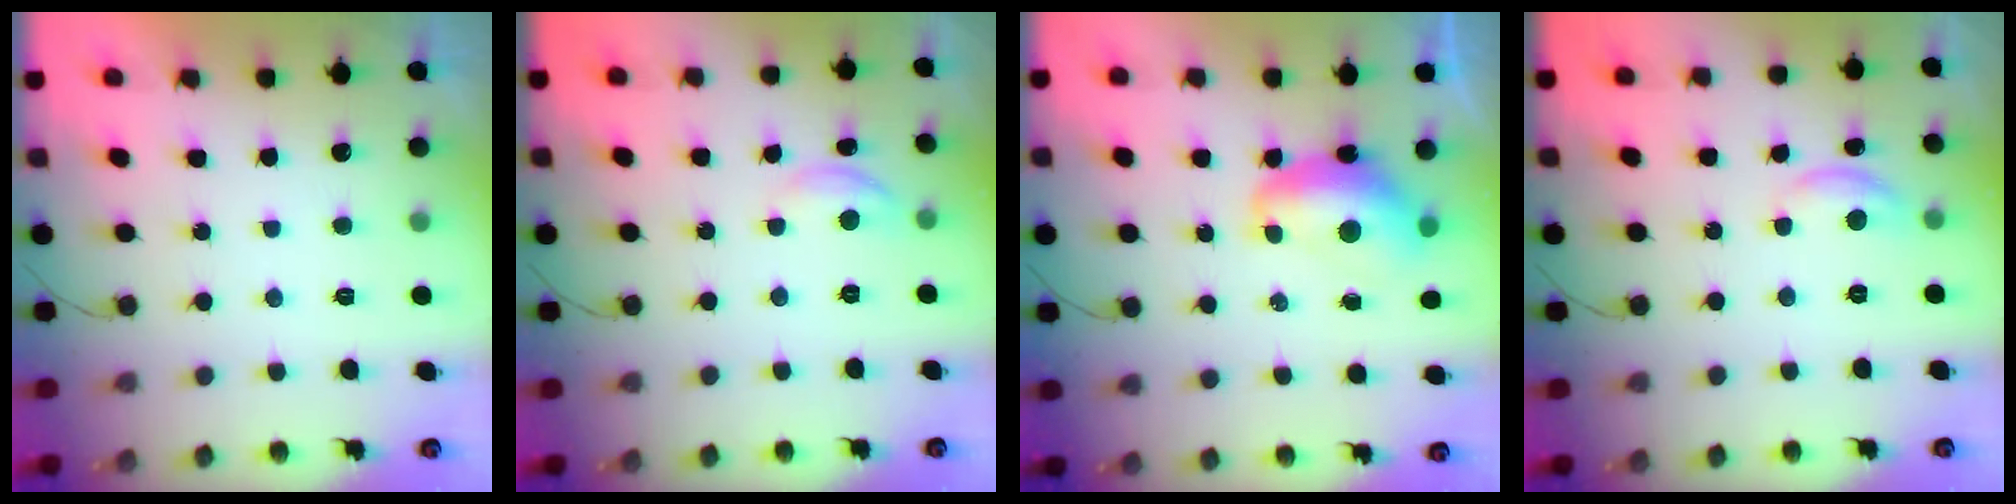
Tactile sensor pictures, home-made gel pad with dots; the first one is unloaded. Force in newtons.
{"total": 4.7, "press": 4.6, "slide": 0.5}
{"total": 11.4, "press": 11.4, "slide": 1.2}
{"total": 6.2, "press": 6.2, "slide": 0.4}